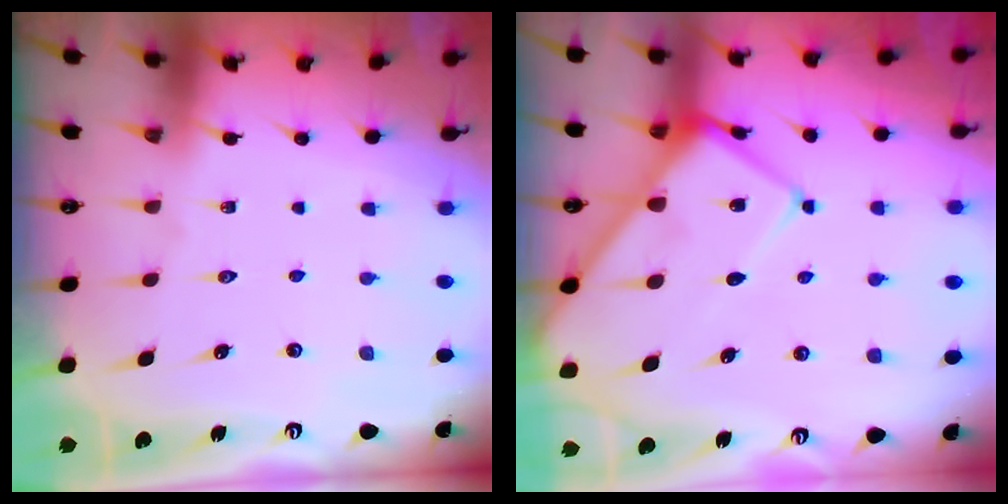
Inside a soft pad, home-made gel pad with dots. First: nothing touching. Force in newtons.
{"total": 11.5, "press": 11.5, "slide": 1.2}